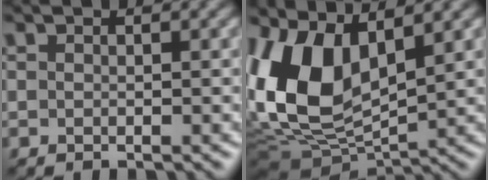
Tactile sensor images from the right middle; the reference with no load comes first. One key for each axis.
{"total": 11.6, "fx": 2.0, "fy": 6.8, "fz": 9.3, "tx": -0.201, "ty": -0.004, "tz": 0.030}